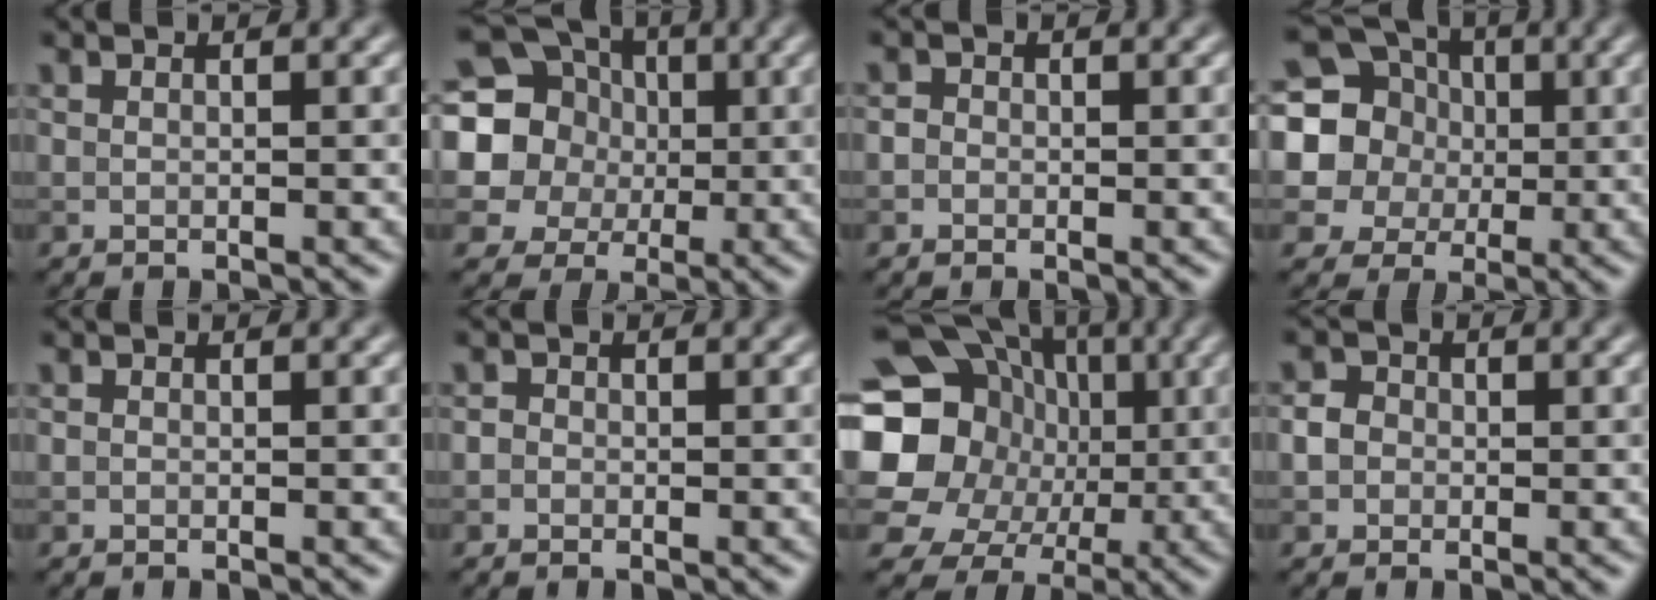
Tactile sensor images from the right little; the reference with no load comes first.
{"total": 14.5, "force": [2.6, 13.4, 5.0], "torque": [-0.150, 0.026, 0.021]}
{"total": 0.9, "force": [-0.2, 0.8, 0.2], "torque": [0.000, -0.003, -0.010]}
{"total": 13.0, "force": [2.1, 12.0, 4.5], "torque": [-0.140, 0.030, 0.020]}
{"total": 0.0}
{"total": 0.7, "force": [-0.3, 0.6, 0.1], "torque": [0.000, -0.003, -0.007]}
{"total": 18.4, "force": [0.9, 16.7, 7.8], "torque": [-0.175, 0.019, -0.018]}
{"total": 1.9, "force": [-0.2, 1.8, 0.7], "torque": [0.002, 0.005, -0.011]}